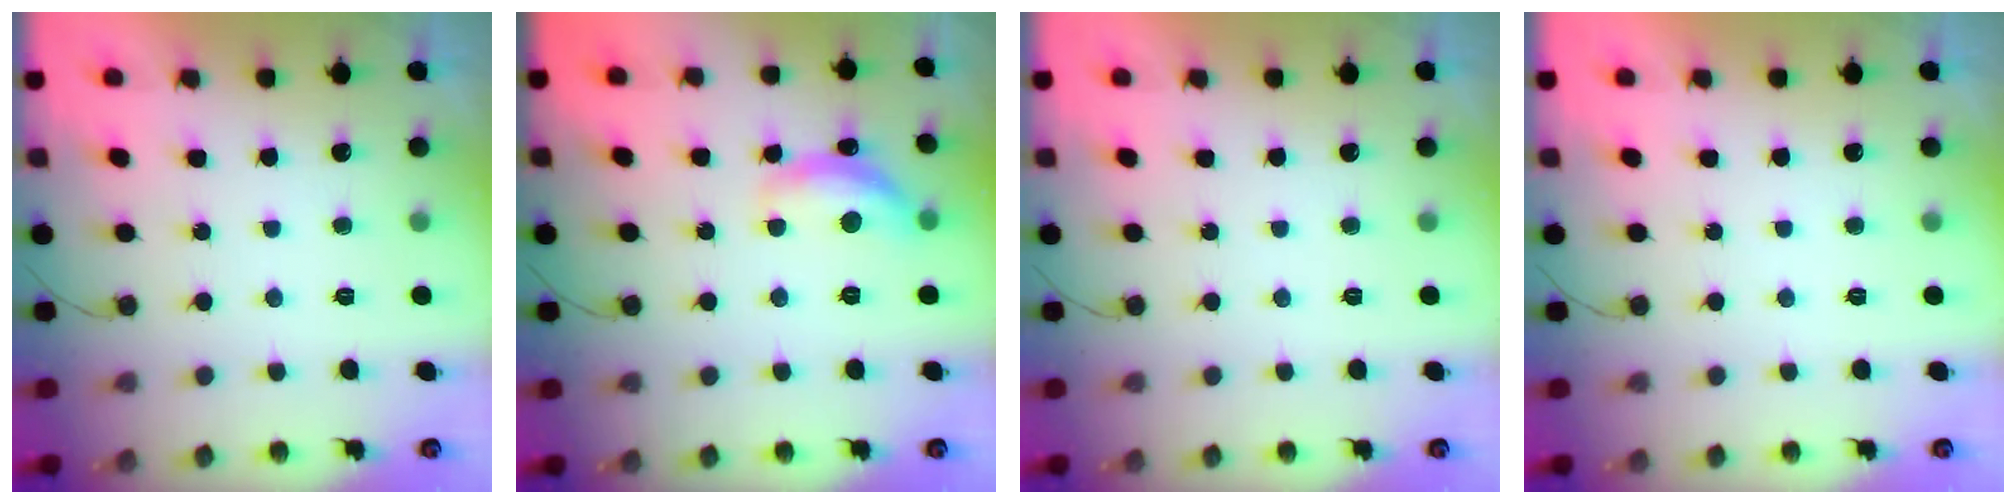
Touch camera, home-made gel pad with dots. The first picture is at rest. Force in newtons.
{"total": 13.2, "press": 13.1, "slide": 0.7}
{"total": 0.0}
{"total": 0.0}